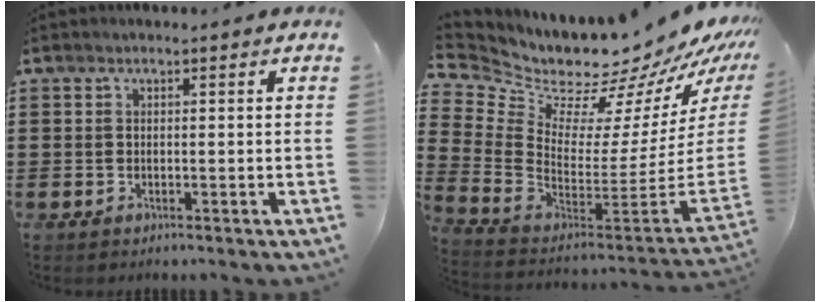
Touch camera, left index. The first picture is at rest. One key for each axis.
{"total": 7.3, "fx": 7.0, "fy": 1.8, "fz": 1.0, "tx": -0.045, "ty": -0.092, "tz": 0.105}